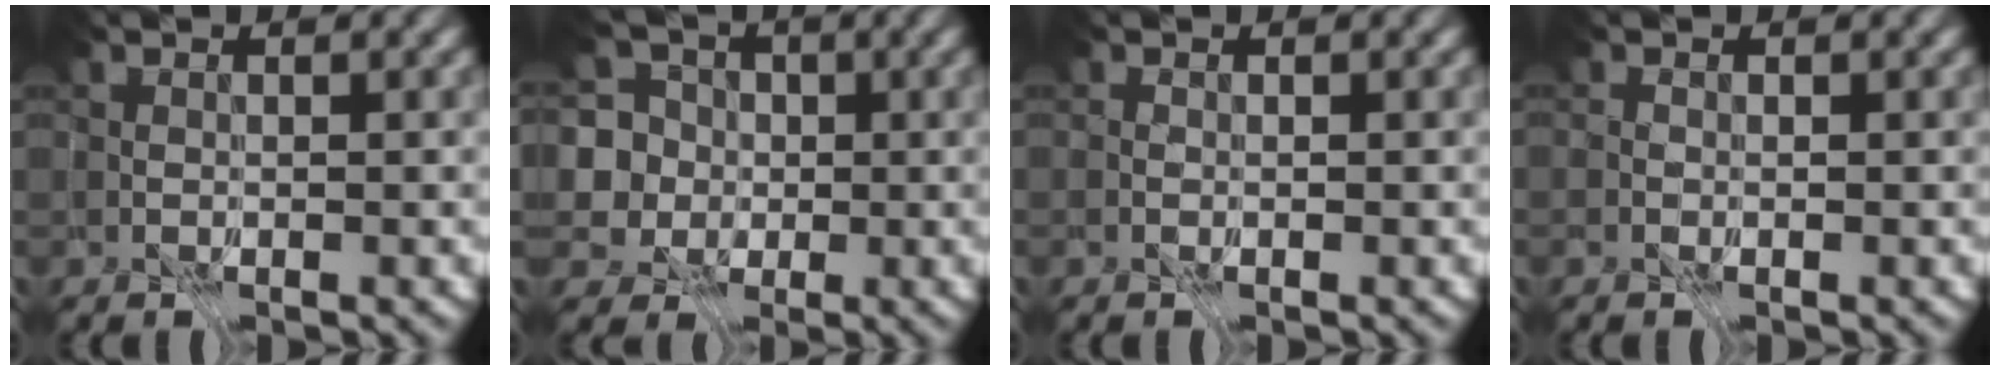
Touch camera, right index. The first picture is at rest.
{"total": 4.6, "force": [0.0, 4.3, 1.7], "torque": [-0.049, 0.020, -0.037]}
{"total": 0.6, "force": [0.2, 0.5, 0.3], "torque": [0.003, 0.004, -0.010]}
{"total": 1.1, "force": [0.4, 0.9, 0.6], "torque": [0.000, 0.006, -0.009]}